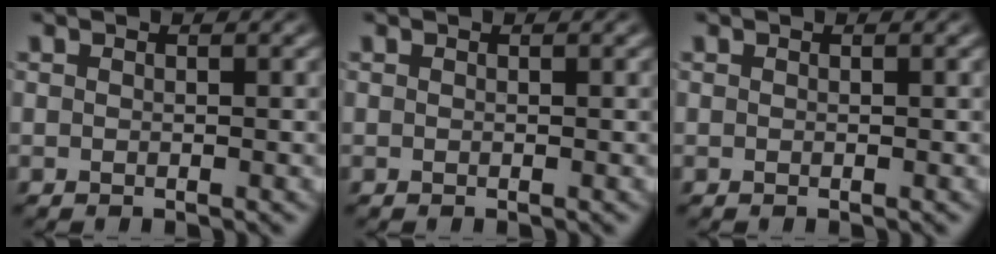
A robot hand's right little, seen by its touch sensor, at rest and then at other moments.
{"total": 0.0}
{"total": 0.0}